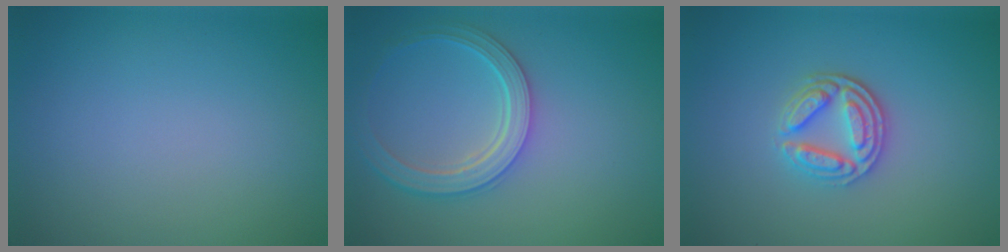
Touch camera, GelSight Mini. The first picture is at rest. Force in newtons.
{"total": 4.4, "press": 3.6, "slide": 2.6}
{"total": 3.6, "press": 3.1, "slide": 1.8}